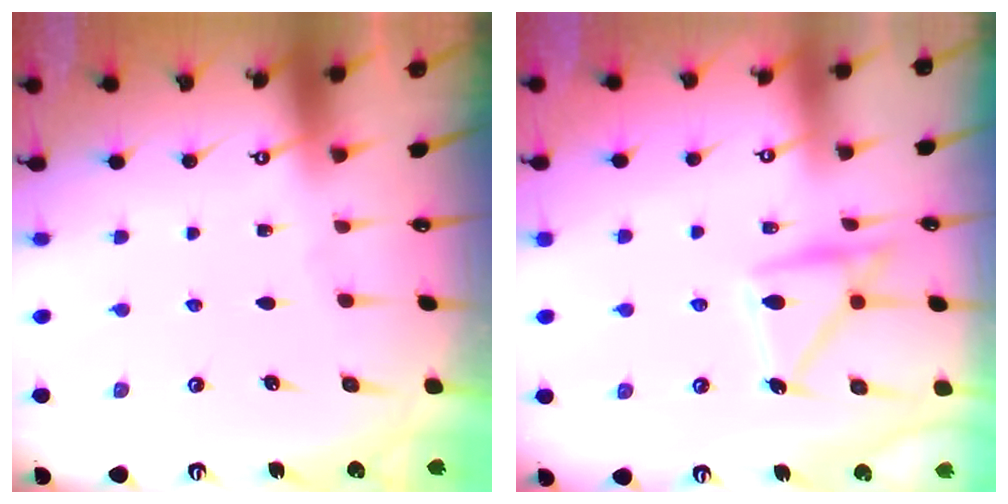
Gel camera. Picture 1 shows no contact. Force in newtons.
{"total": 16.9, "press": 16.9, "slide": 0.8}